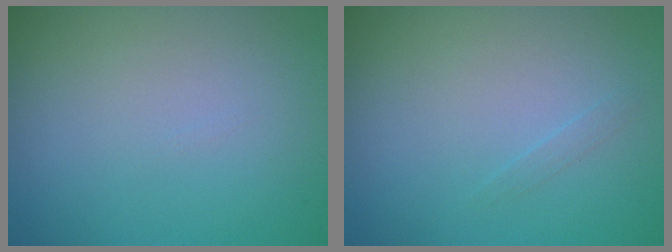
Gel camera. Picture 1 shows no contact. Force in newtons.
{"total": 0.5, "press": 0.5, "slide": 0.0}